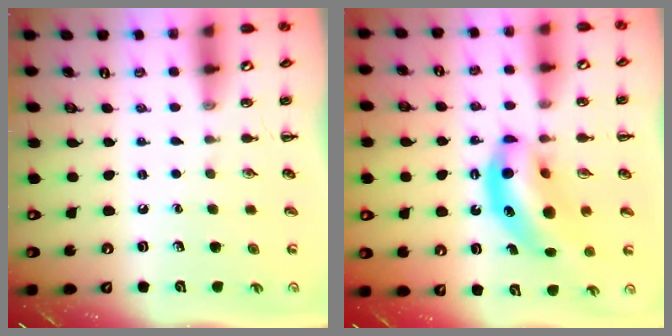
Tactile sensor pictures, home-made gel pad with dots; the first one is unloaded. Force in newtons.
{"total": 13.4, "press": 12.9, "slide": 3.5}